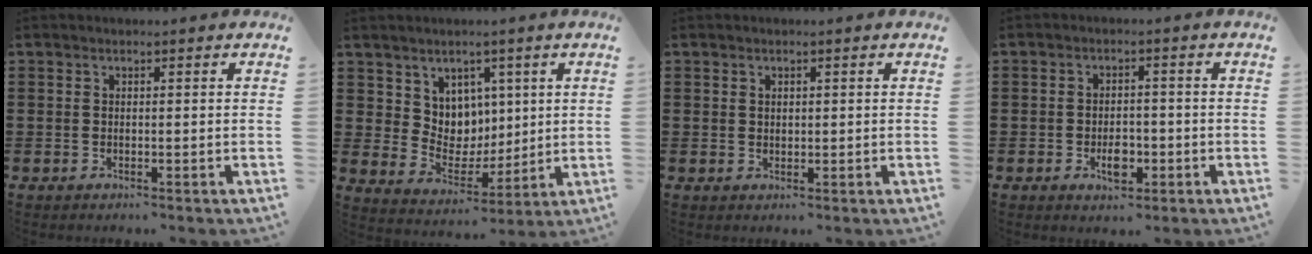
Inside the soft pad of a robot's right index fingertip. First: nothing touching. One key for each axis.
{"total": 6.9, "fx": 3.9, "fy": 5.7, "fz": 0.4, "tx": -0.042, "ty": -0.021, "tz": 0.076}
{"total": 0.9, "fx": 0.5, "fy": 0.7, "fz": 0.3, "tx": -0.007, "ty": 0.004, "tz": 0.011}
{"total": 3.8, "fx": -1.4, "fy": 2.0, "fz": 2.9, "tx": -0.041, "ty": 0.002, "tz": -0.024}